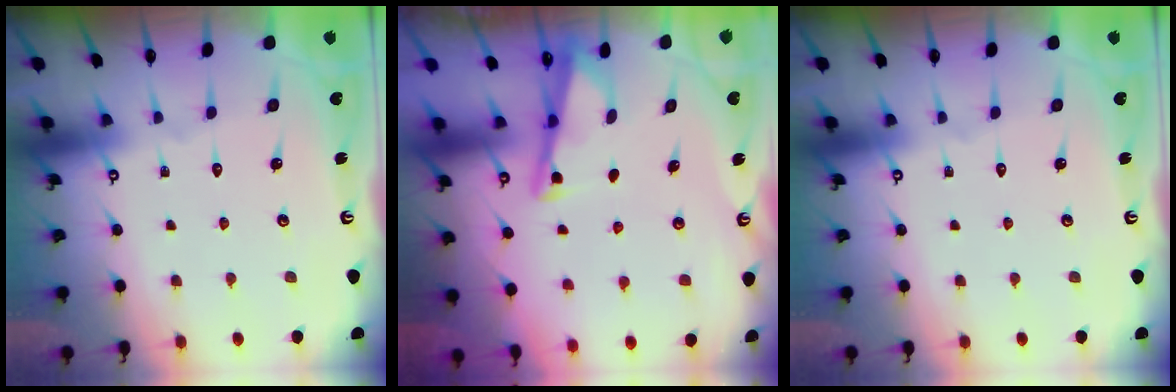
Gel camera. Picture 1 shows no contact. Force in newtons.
{"total": 2.8, "press": 2.8, "slide": 0.4}
{"total": 0.0}